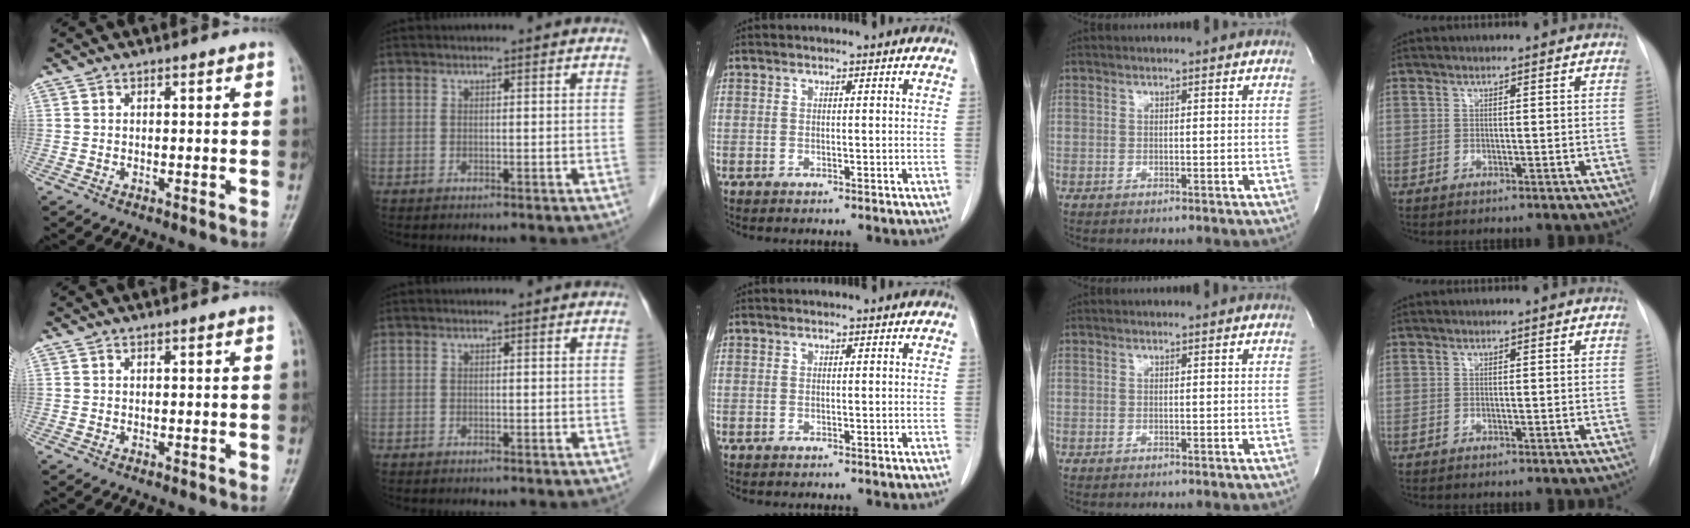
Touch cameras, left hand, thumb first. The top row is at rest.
{}